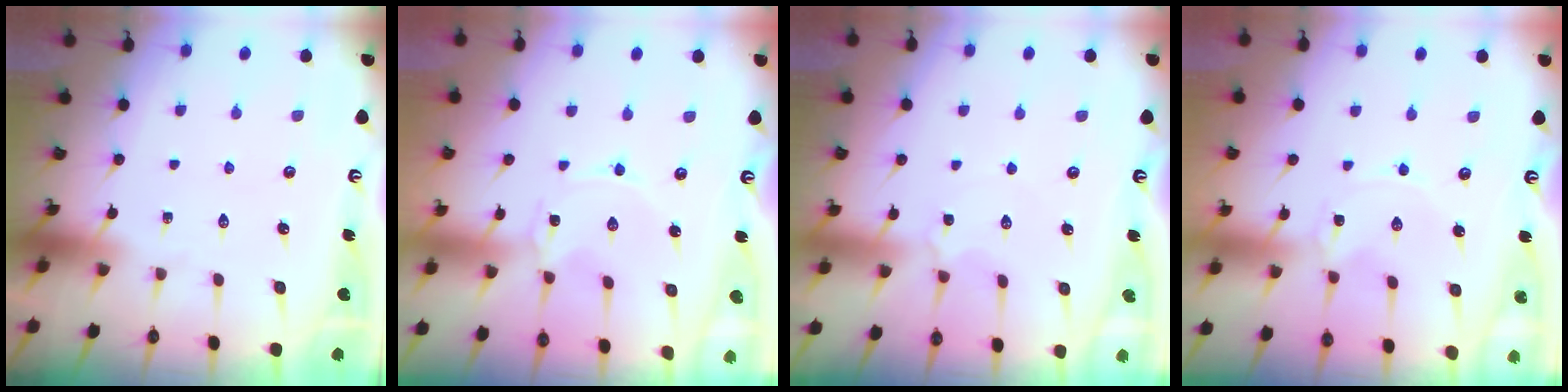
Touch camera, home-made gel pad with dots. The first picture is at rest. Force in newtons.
{"total": 0.0}
{"total": 3.8, "press": 3.7, "slide": 0.6}
{"total": 0.0}